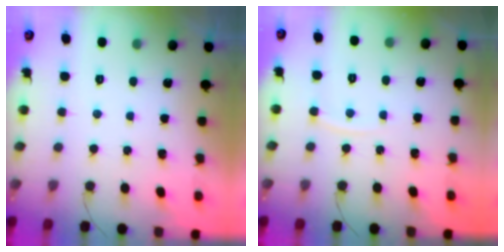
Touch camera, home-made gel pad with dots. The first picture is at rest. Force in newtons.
{"total": 4.1, "press": 4.1, "slide": 0.2}